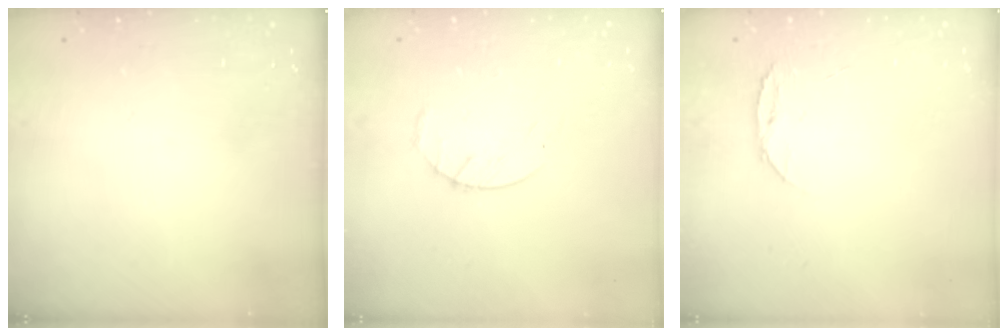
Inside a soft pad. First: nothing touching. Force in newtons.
{"total": 4.3, "press": 4.2, "slide": 0.6}
{"total": 6.6, "press": 6.5, "slide": 0.7}